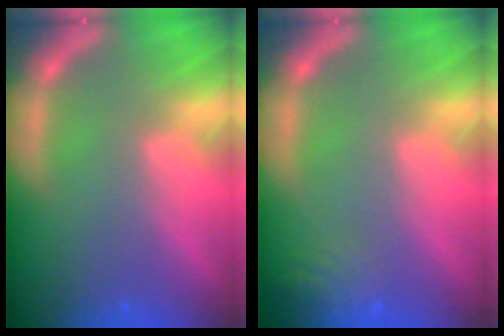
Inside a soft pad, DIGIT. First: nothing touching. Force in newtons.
{"total": 4.6}